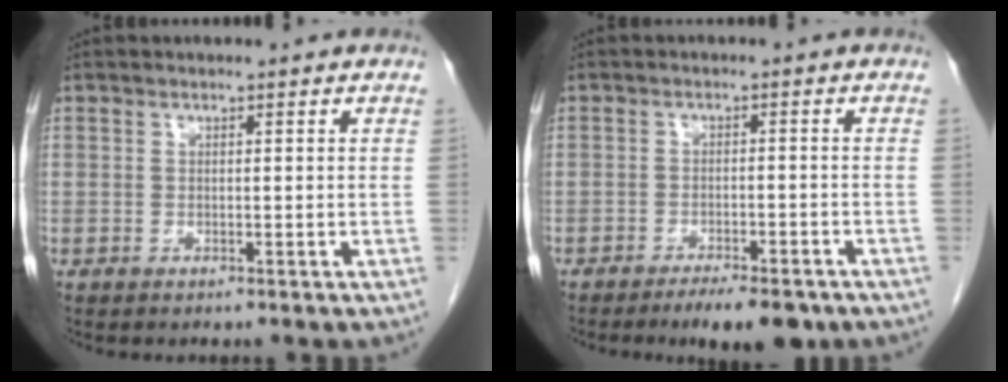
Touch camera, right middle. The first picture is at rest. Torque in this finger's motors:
{"motor_torque": [0.24, -0.22, 0.08, 0.05]}